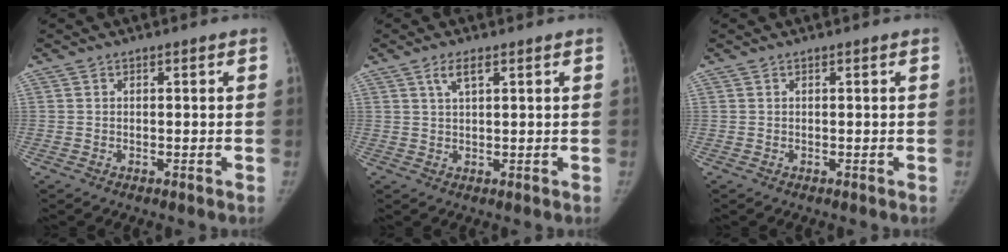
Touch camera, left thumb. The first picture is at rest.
{"total": 2.8, "force": [1.5, 0.9, 2.2], "torque": [-0.045, -0.002, 0.032]}
{"total": 0.0}